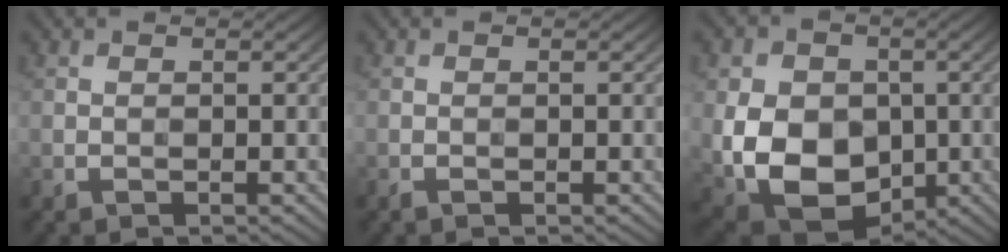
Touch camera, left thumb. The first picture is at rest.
{"total": 0.0}
{"total": 12.8, "force": [-1.6, 9.8, 8.1], "torque": [-0.169, -0.021, -0.029]}